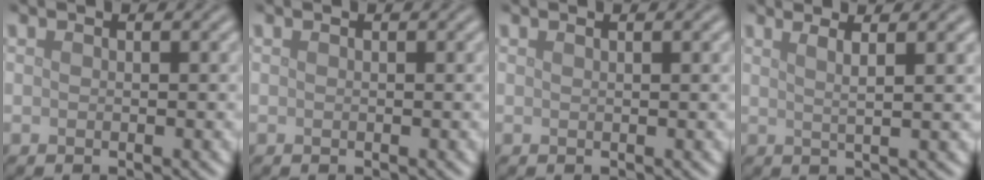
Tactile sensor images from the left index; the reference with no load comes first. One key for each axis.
{"total": 0.0}
{"total": 1.0, "fx": 0.6, "fy": 0.3, "fz": 0.7, "tx": -0.006, "ty": 0.003, "tz": 0.006}
{"total": 4.0, "fx": 2.2, "fy": 1.1, "fz": 3.2, "tx": -0.034, "ty": 0.017, "tz": 0.003}